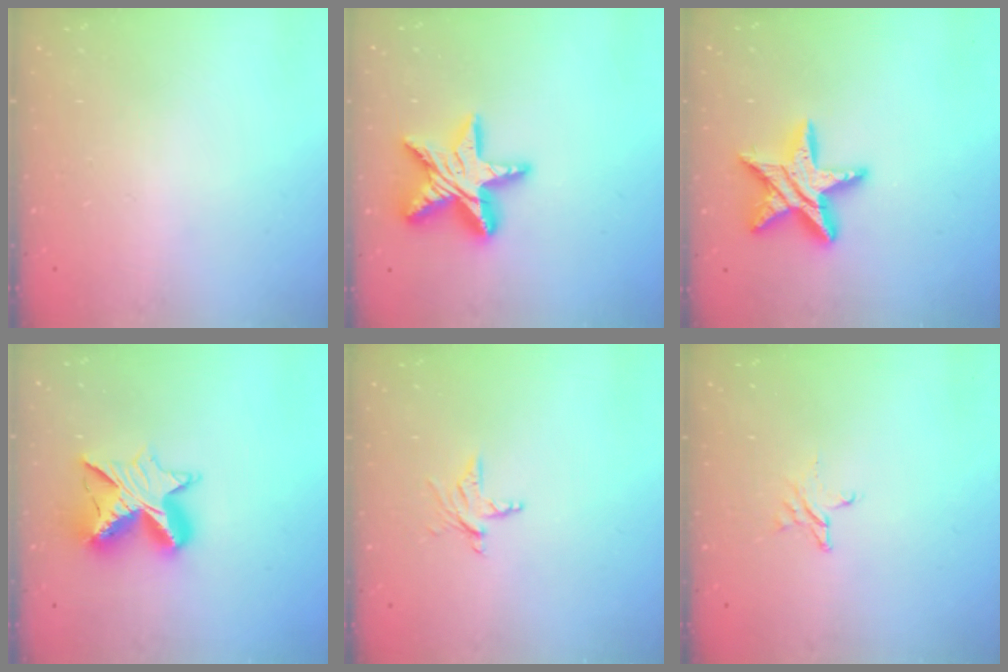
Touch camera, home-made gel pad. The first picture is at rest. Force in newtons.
{"total": 16.1, "press": 16.1, "slide": 1.2}
{"total": 15.0, "press": 15.0, "slide": 1.2}
{"total": 12.0, "press": 12.0, "slide": 0.8}
{"total": 4.0, "press": 4.0, "slide": 0.3}
{"total": 3.6, "press": 3.6, "slide": 0.4}